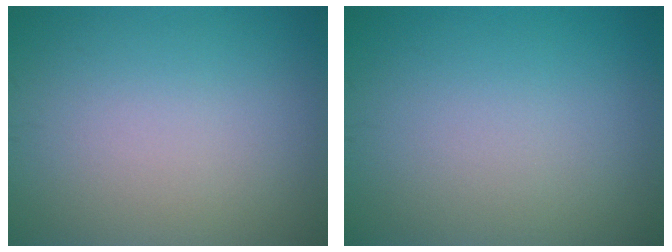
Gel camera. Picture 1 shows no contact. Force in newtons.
{"total": 0.0}